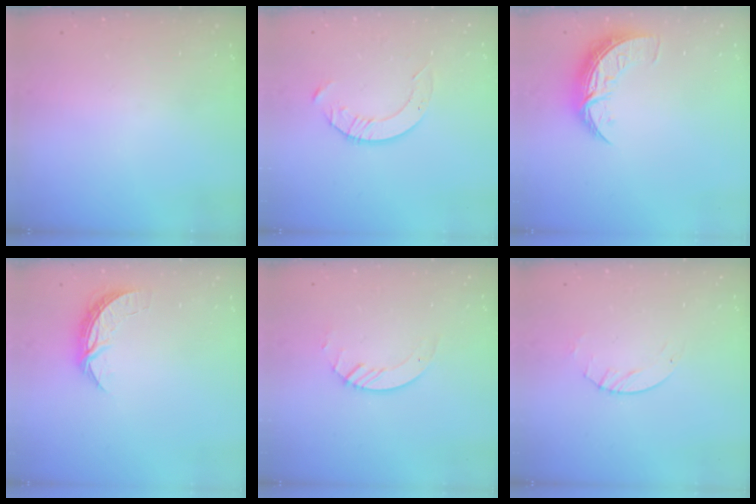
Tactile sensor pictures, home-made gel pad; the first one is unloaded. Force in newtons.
{"total": 4.7, "press": 4.6, "slide": 0.6}
{"total": 9.0, "press": 9.0, "slide": 0.5}
{"total": 6.6, "press": 6.5, "slide": 0.4}
{"total": 3.8, "press": 3.8, "slide": 0.3}
{"total": 2.6, "press": 2.6, "slide": 0.3}